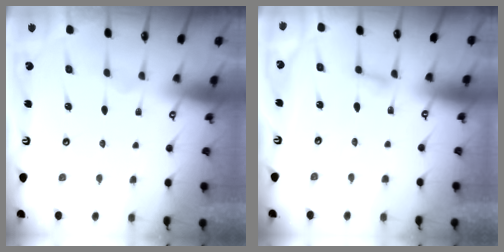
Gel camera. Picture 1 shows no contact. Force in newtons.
{"total": 3.3, "press": 3.3, "slide": 0.3}